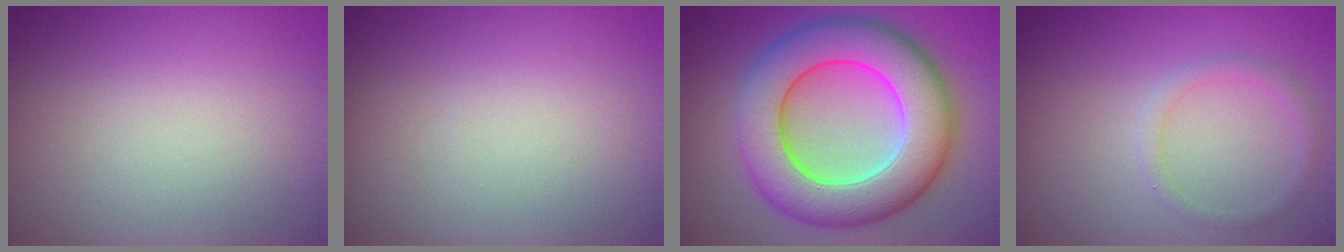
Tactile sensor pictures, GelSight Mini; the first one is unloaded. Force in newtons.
{"total": 0.0}
{"total": 11.4, "press": 11.4, "slide": 0.3}
{"total": 1.4, "press": 1.4, "slide": 0.1}